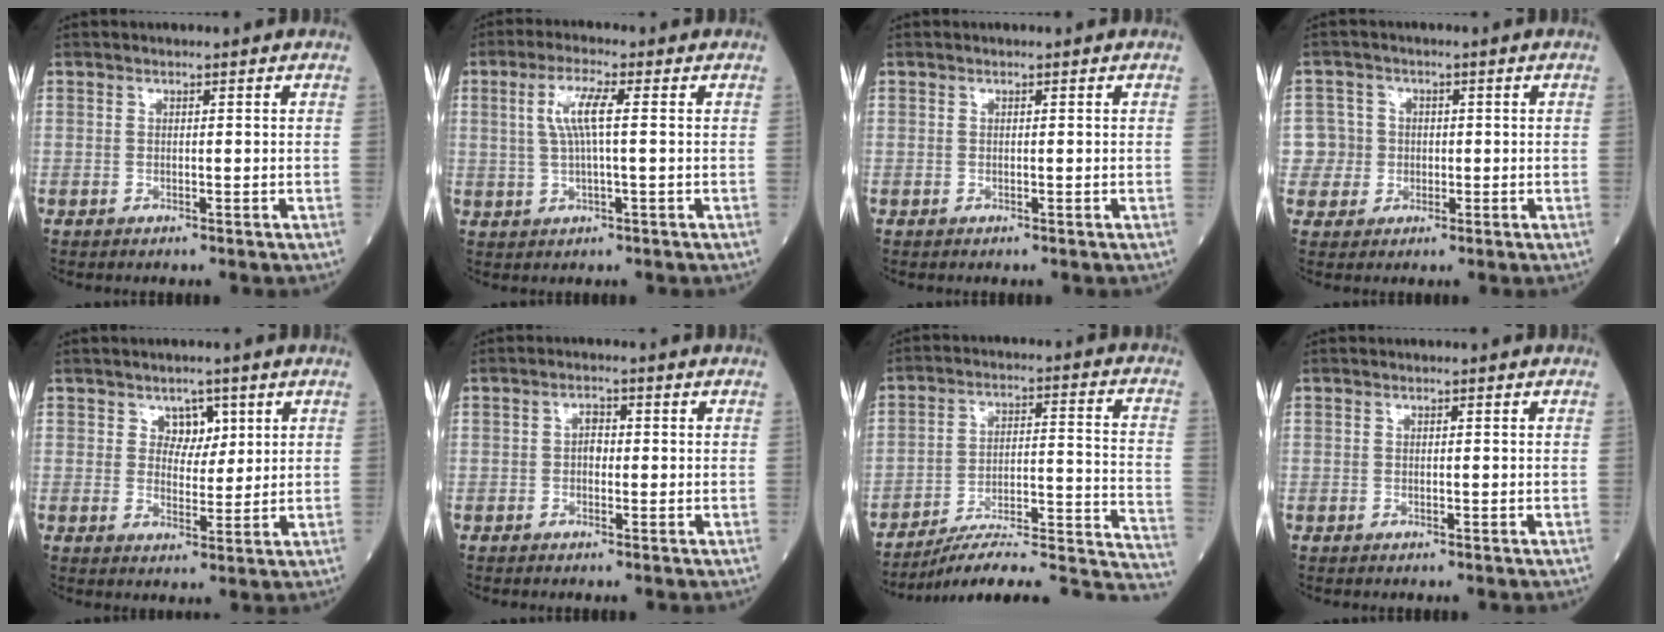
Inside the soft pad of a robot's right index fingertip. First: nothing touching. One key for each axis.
{"total": 5.4, "fx": 1.1, "fy": 0.4, "fz": 5.3, "tx": -0.111, "ty": 0.010, "tz": 0.026}
{"total": 0.0}
{"total": 4.4, "fx": -0.1, "fy": 4.4, "fz": -0.2, "tx": 0.013, "ty": 0.014, "tz": -0.001}
{"total": 3.6, "fx": 1.9, "fy": 2.5, "fz": 1.7, "tx": -0.018, "ty": 0.002, "tz": 0.032}
{"total": 1.7, "fx": -0.1, "fy": 1.1, "fz": 1.3, "tx": -0.018, "ty": 0.006, "tz": -0.004}
{"total": 21.0, "fx": -19.5, "fy": 1.5, "fz": 7.6, "tx": -0.046, "ty": 0.036, "tz": -0.272}
{"total": 0.0}